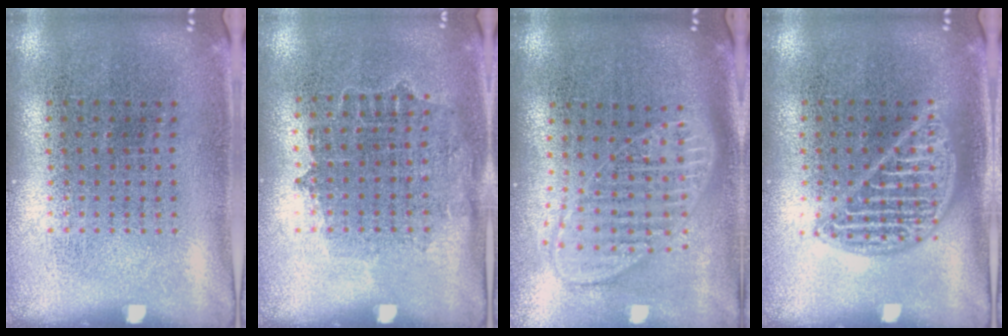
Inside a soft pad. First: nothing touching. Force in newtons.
{"total": 0.8, "press": 0.8, "slide": 0.3}
{"total": 1.9, "press": 1.6, "slide": 1.1}
{"total": 2.2, "press": 2.2, "slide": 0.2}